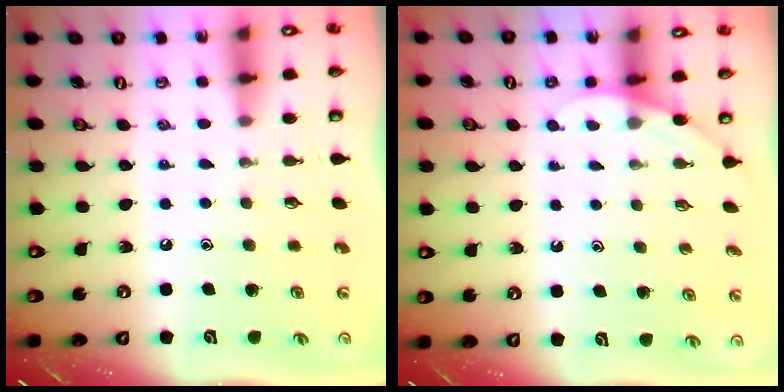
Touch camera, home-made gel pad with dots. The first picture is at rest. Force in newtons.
{"total": 2.6, "press": 2.6, "slide": 0.2}